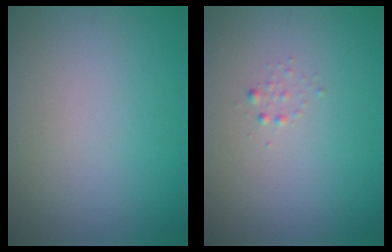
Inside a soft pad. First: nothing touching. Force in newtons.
{"total": 0.6, "press": 0.6, "slide": 0.0}